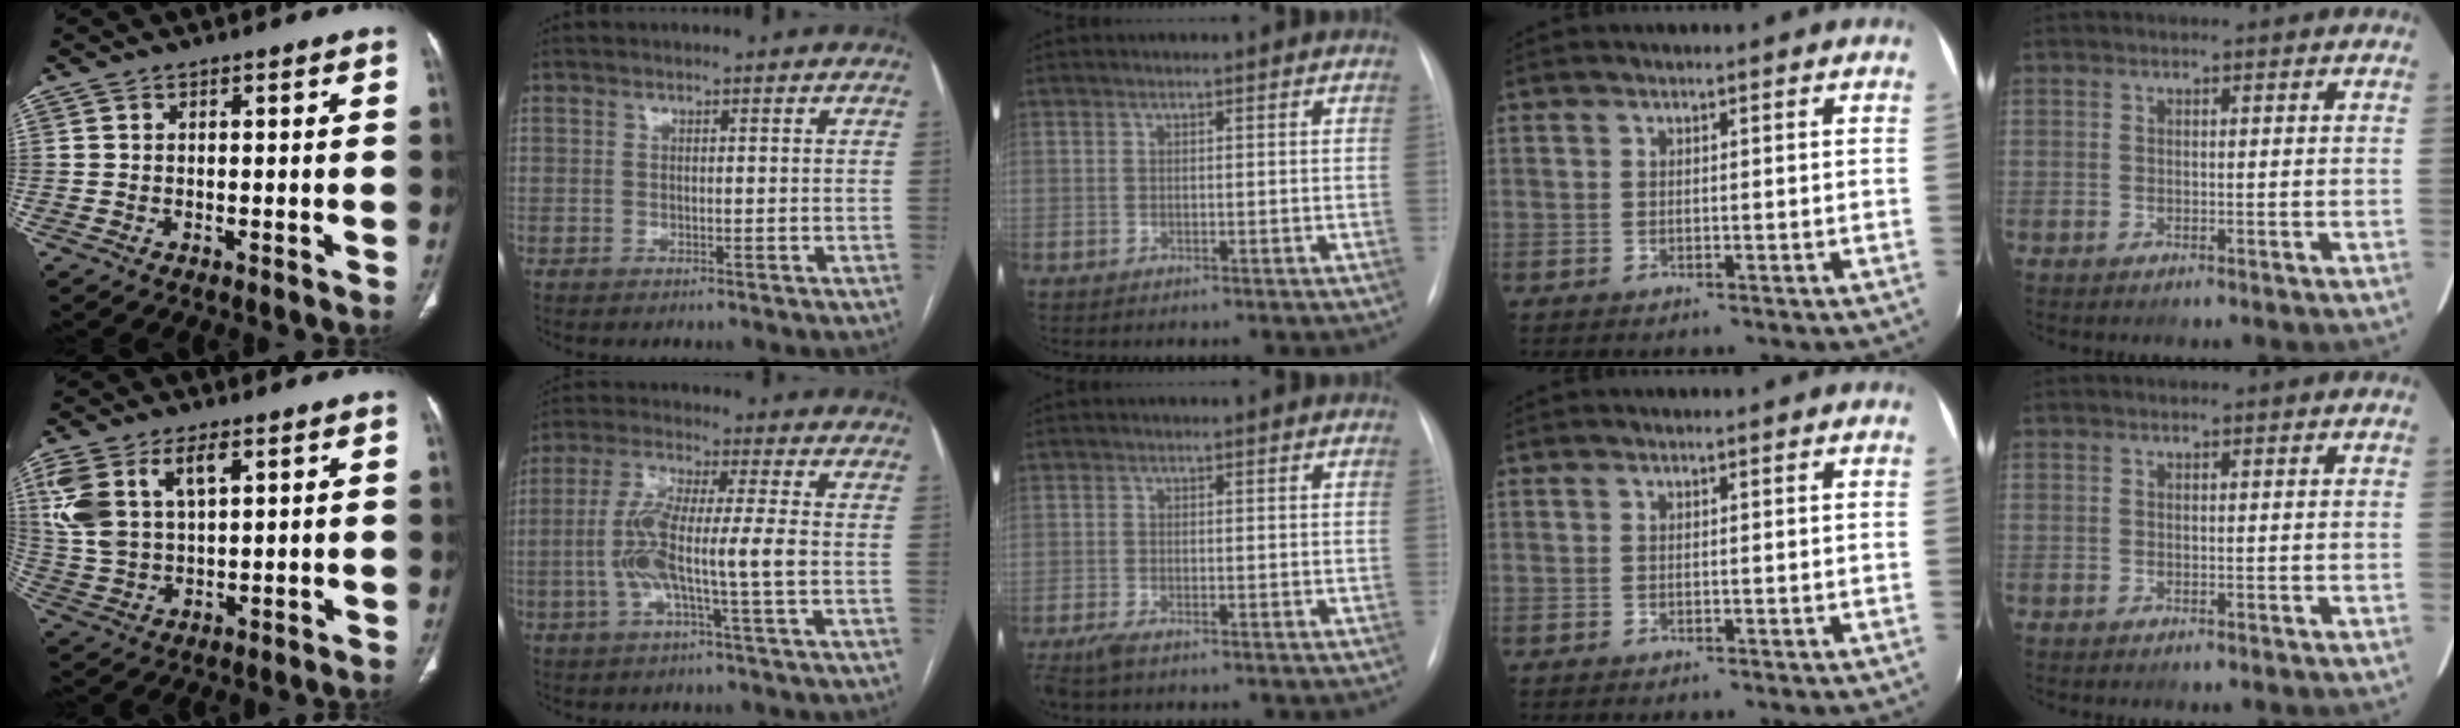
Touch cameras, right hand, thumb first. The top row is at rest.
{"thumb": {"total": 12.3, "force": [4.9, 6.4, 9.2], "torque": [-0.205, -0.001, 0.105]}, "index": {"total": 9.7, "force": [-1.8, 0.1, 9.5], "torque": [-0.193, 0.013, -0.039]}, "middle": {"total": 2.4, "force": [-1.8, 0.6, 1.6], "torque": [-0.038, -0.008, -0.033]}}